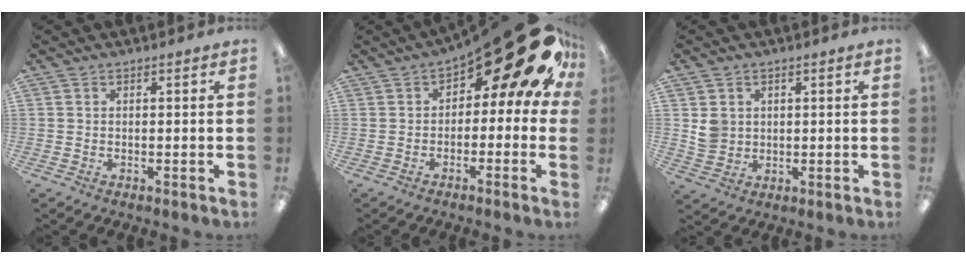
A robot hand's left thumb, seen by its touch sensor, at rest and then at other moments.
{"total": 18.6, "force": [8.9, 6.9, 14.8], "torque": [-0.195, -0.053, 0.143]}
{"total": 4.3, "force": [1.0, 4.0, 1.1], "torque": [-0.014, 0.000, 0.017]}